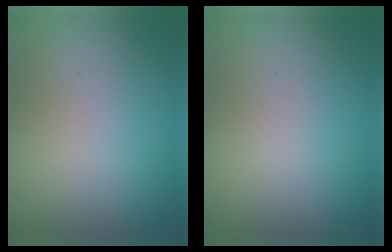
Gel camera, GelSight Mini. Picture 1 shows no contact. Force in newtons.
{"total": 0.0}